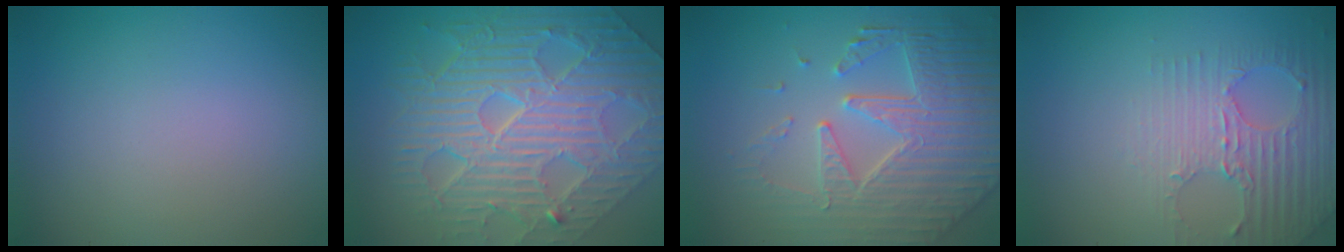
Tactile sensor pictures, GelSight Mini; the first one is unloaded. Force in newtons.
{"total": 11.0, "press": 7.5, "slide": 8.1}
{"total": 6.7, "press": 5.5, "slide": 3.8}
{"total": 2.8, "press": 2.7, "slide": 0.9}